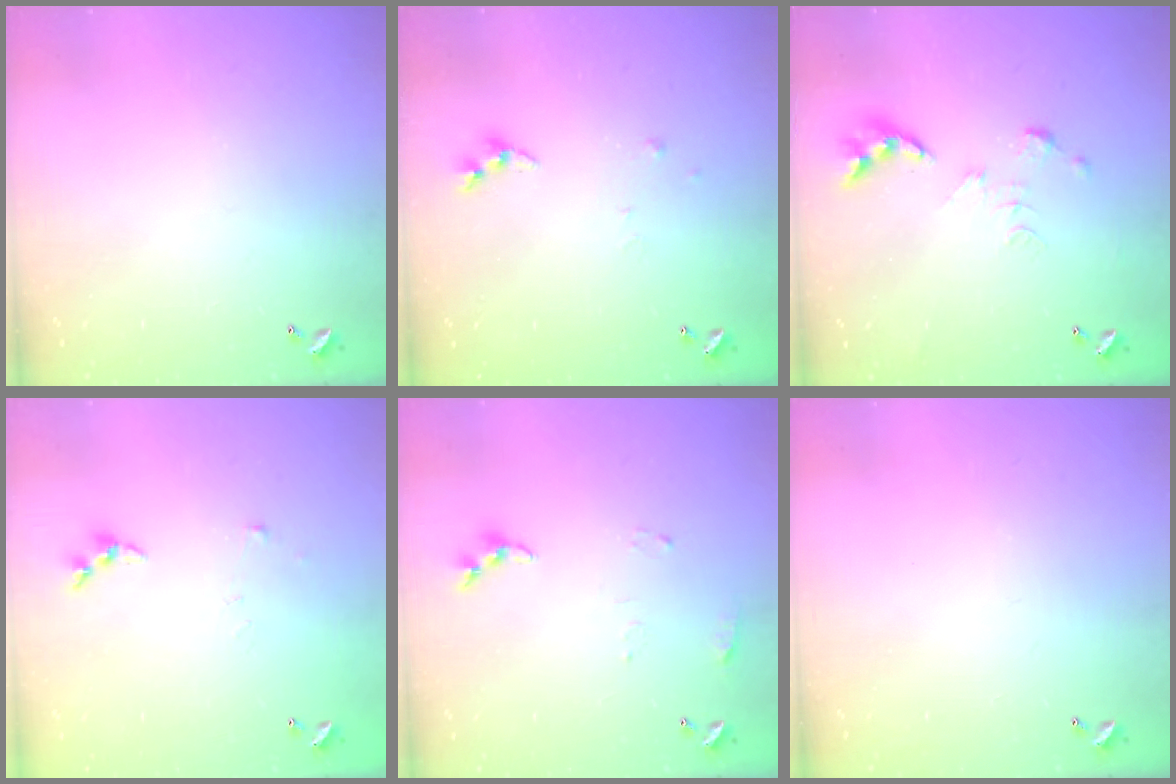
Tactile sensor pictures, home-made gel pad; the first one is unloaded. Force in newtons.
{"total": 4.9, "press": 4.9, "slide": 0.4}
{"total": 0.0}
{"total": 4.2, "press": 4.2, "slide": 0.5}
{"total": 6.4, "press": 6.4, "slide": 0.7}
{"total": 0.0}